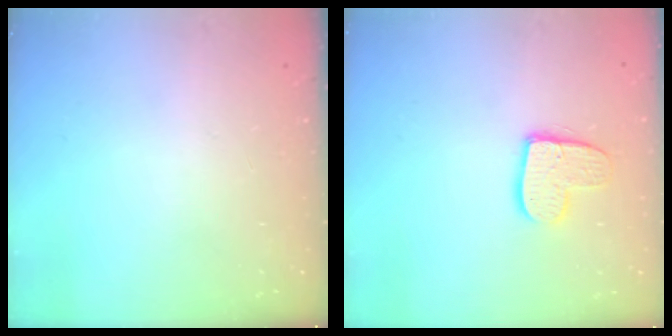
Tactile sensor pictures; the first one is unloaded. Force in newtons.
{"total": 11.6, "press": 11.6, "slide": 1.0}